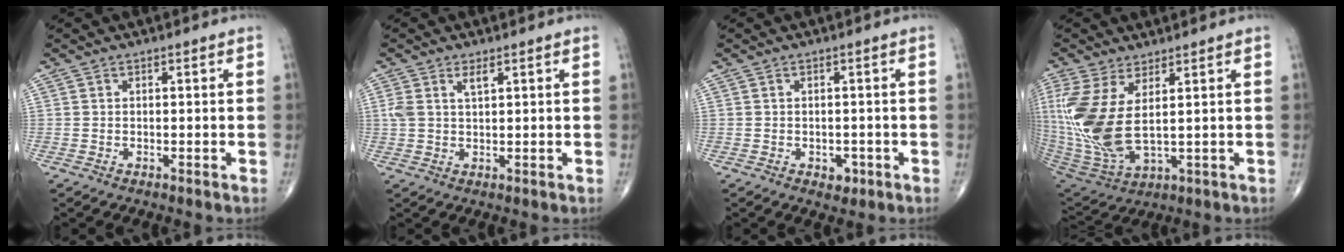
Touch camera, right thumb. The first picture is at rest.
{"total": 3.2, "force": [1.5, 1.2, 2.5], "torque": [-0.058, 0.005, 0.035]}
{"total": 2.2, "force": [-0.9, 1.6, 1.2], "torque": [-0.005, 0.002, -0.008]}
{"total": 15.9, "force": [2.9, 6.7, 14.1], "torque": [-0.341, -0.027, 0.075]}